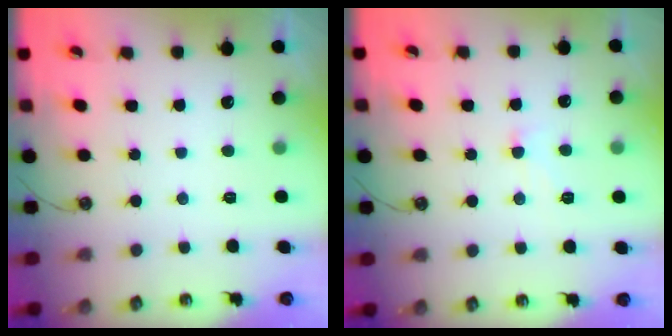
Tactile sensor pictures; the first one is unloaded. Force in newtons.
{"total": 1.8, "press": 1.7, "slide": 0.6}